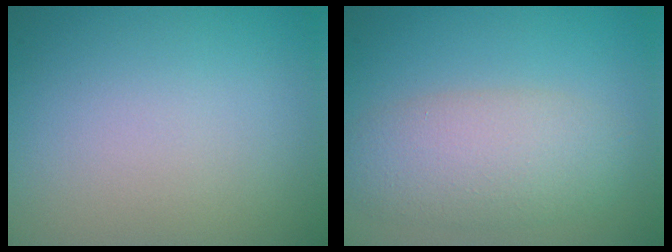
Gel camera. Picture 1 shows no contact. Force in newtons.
{"total": 5.0, "press": 5.0, "slide": 0.3}